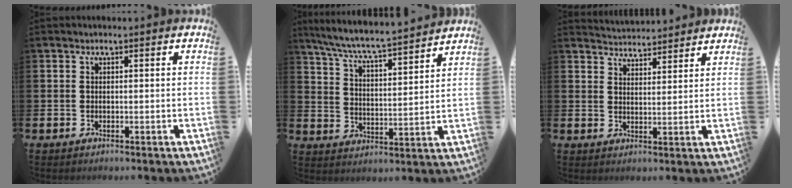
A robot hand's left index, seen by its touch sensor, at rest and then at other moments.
{"total": 7.0, "force": [6.7, 0.0, 2.2], "torque": [-0.072, -0.054, 0.112]}
{"total": 4.2, "force": [4.2, 0.4, -0.5], "torque": [0.002, -0.029, 0.075]}